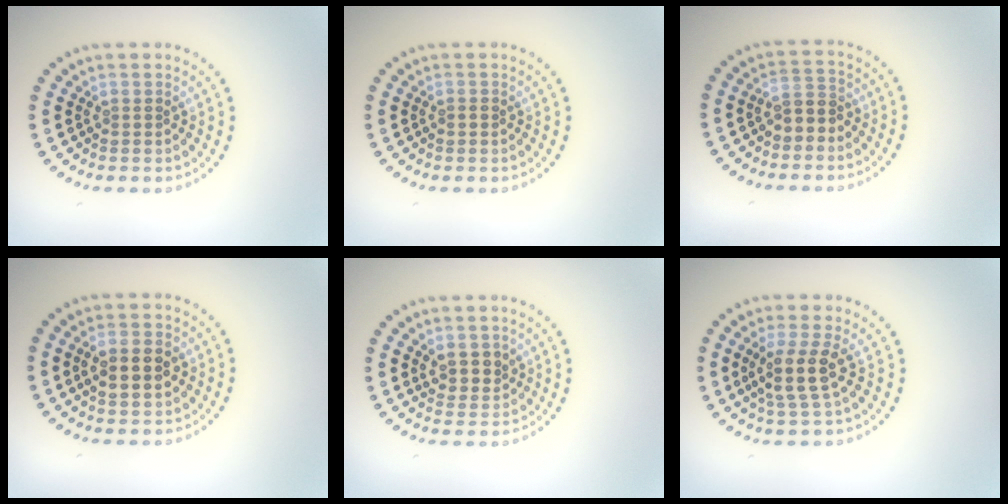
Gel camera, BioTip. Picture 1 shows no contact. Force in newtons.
{"total": 0.7, "press": 0.7, "slide": 0.1}
{"total": 2.4, "press": 2.2, "slide": 1.0}
{"total": 3.4, "press": 3.4, "slide": 0.3}
{"total": 2.4, "press": 2.2, "slide": 1.0}
{"total": 3.4, "press": 2.8, "slide": 2.0}